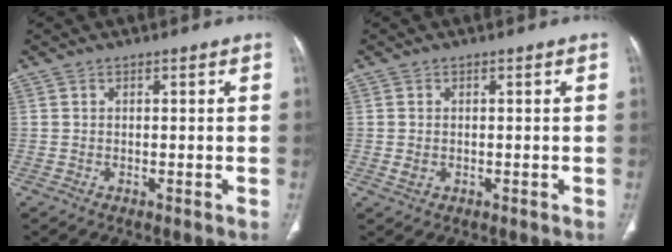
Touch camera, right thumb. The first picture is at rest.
{"total": 1.6, "force": [-0.1, 1.2, 1.0], "torque": [-0.023, 0.001, 0.001]}